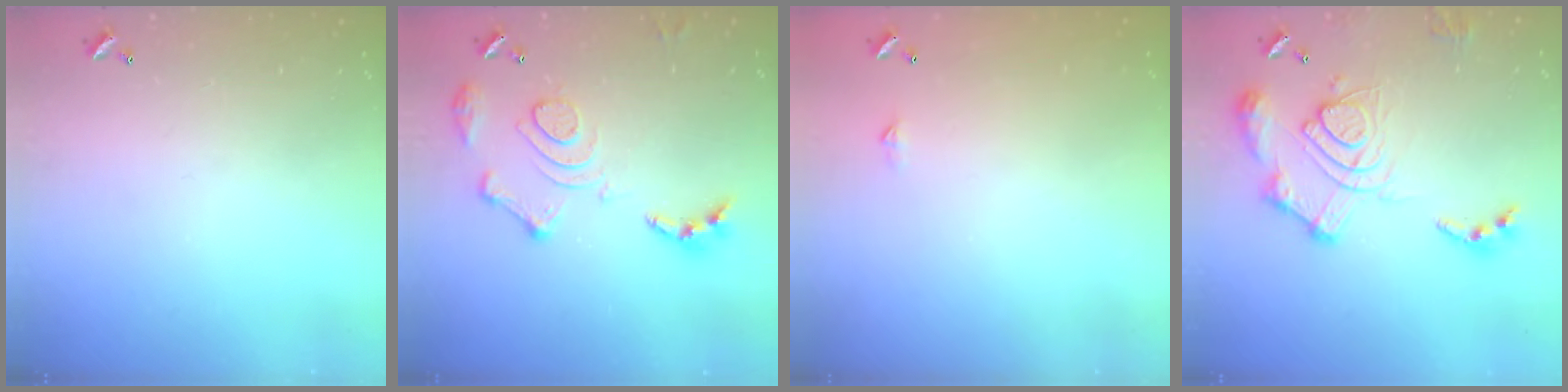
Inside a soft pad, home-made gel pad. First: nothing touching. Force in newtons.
{"total": 14.6, "press": 14.5, "slide": 1.6}
{"total": 2.3, "press": 2.3, "slide": 0.4}
{"total": 16.1, "press": 16.0, "slide": 2.0}